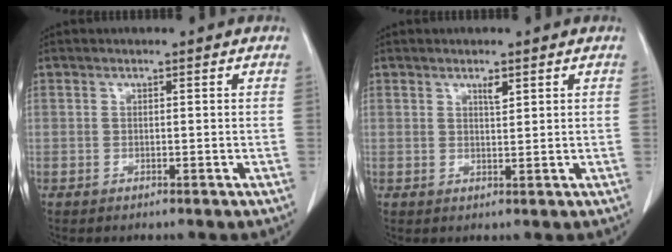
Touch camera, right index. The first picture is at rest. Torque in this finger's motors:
{"motor_torque": [0.05, 0.05, 0.00, 0.02]}